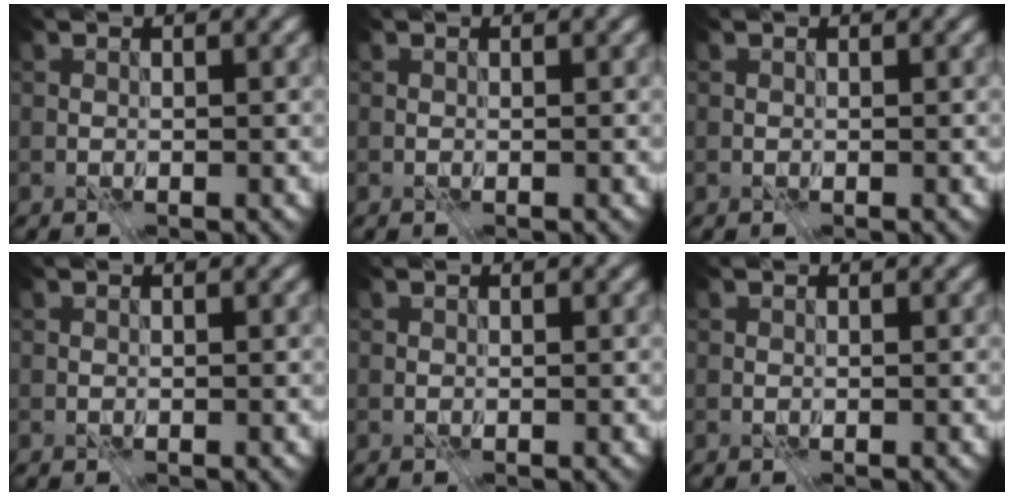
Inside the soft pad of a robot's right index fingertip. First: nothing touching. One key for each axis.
{"total": 0.0}
{"total": 0.0}
{"total": 0.0}
{"total": 0.0}
{"total": 0.0}